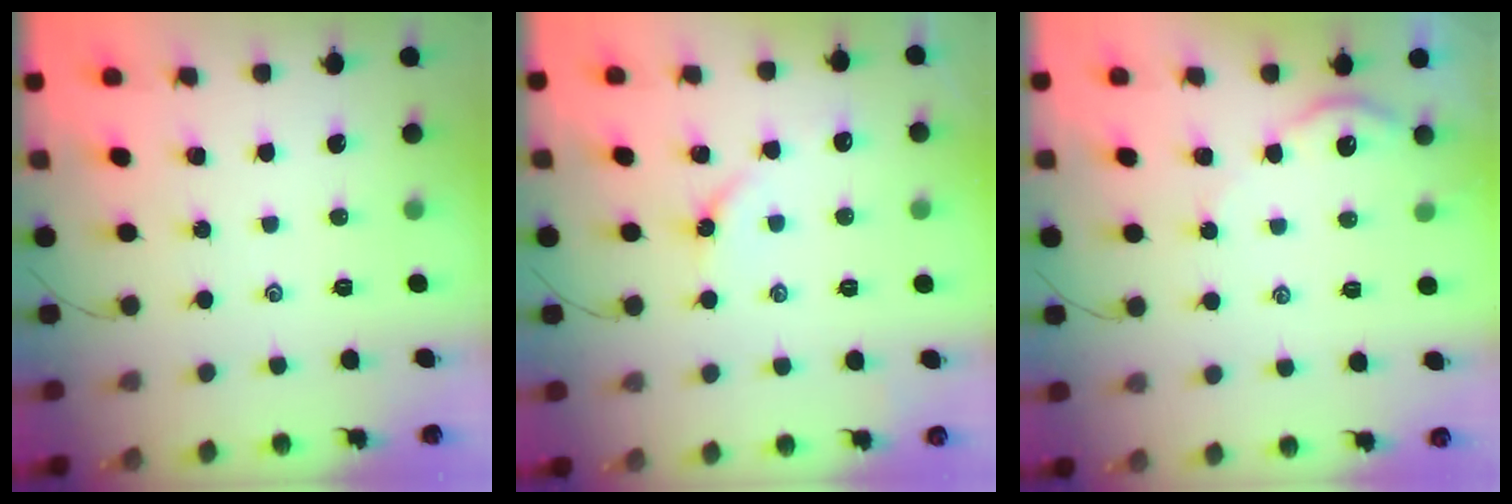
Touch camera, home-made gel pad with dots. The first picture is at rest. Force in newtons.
{"total": 3.8, "press": 3.8, "slide": 0.5}
{"total": 3.2, "press": 3.2, "slide": 0.3}